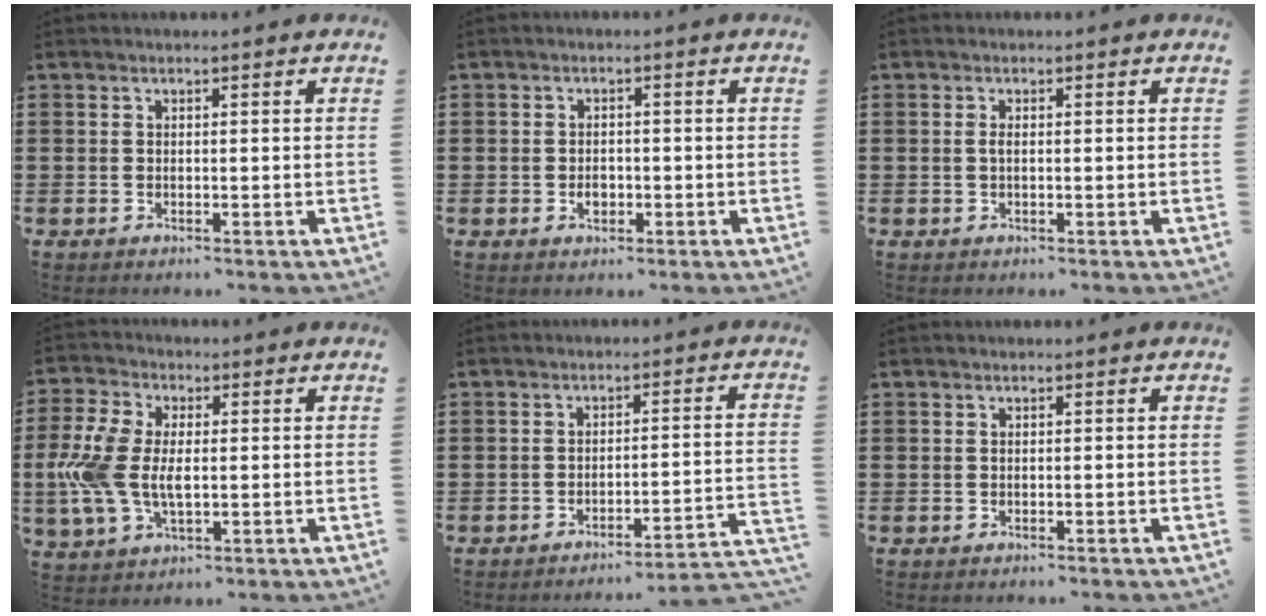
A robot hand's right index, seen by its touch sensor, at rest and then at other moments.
{"total": 1.7, "force": [-0.5, 1.3, 1.0], "torque": [-0.020, 0.003, -0.011]}
{"total": 0.9, "force": [-0.2, 0.2, 0.9], "torque": [-0.025, -0.004, -0.007]}
{"total": 8.9, "force": [-0.4, 5.1, 7.3], "torque": [-0.182, 0.000, -0.015]}
{"total": 3.4, "force": [-3.0, -0.5, 1.4], "torque": [-0.030, -0.013, -0.065]}
{"total": 0.0}